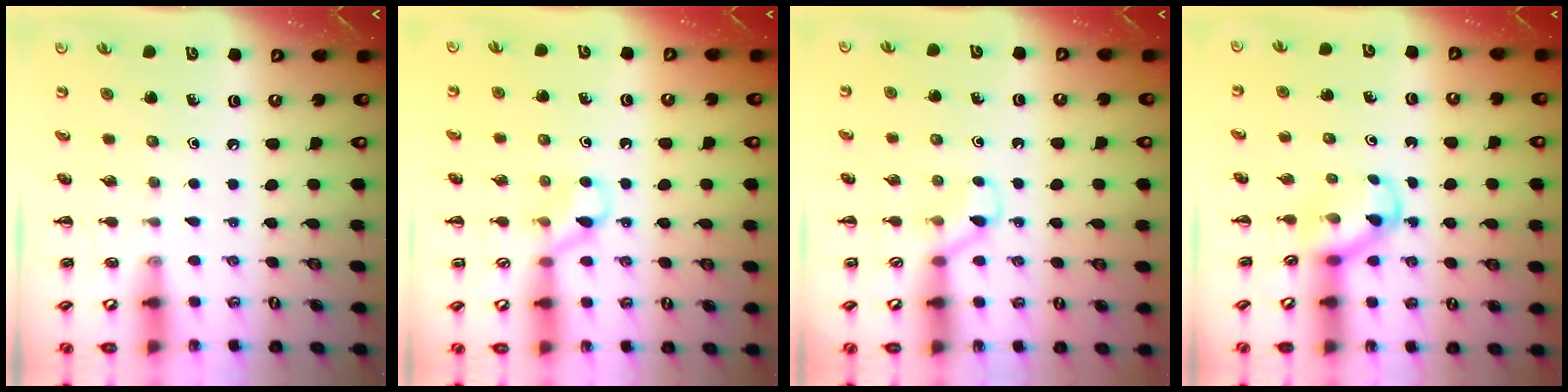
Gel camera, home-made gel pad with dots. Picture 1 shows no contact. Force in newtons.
{"total": 6.0, "press": 5.7, "slide": 1.8}
{"total": 4.0, "press": 3.7, "slide": 1.5}
{"total": 3.6, "press": 3.5, "slide": 0.6}